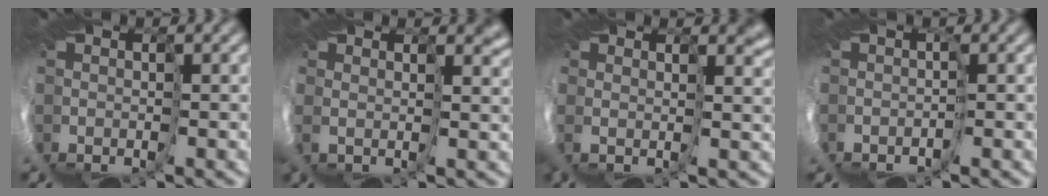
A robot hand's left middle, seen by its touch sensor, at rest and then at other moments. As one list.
[{"total": 4.7, "force": [3.7, 0.8, 2.8], "torque": [-0.032, 0.004, 0.083]}, {"total": 5.1, "force": [3.6, 1.1, 3.5], "torque": [-0.051, 0.007, 0.089]}, {"total": 2.5, "force": [-0.6, -2.4, -0.3], "torque": [0.017, -0.004, 0.022]}]